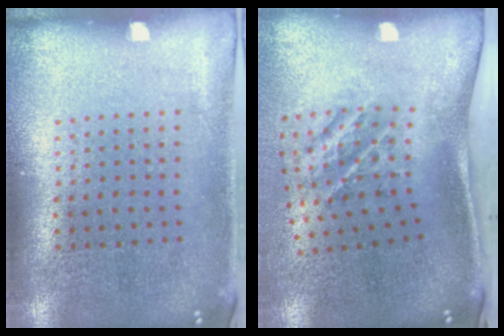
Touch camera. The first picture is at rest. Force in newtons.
{"total": 2.3, "press": 1.4, "slide": 1.8}